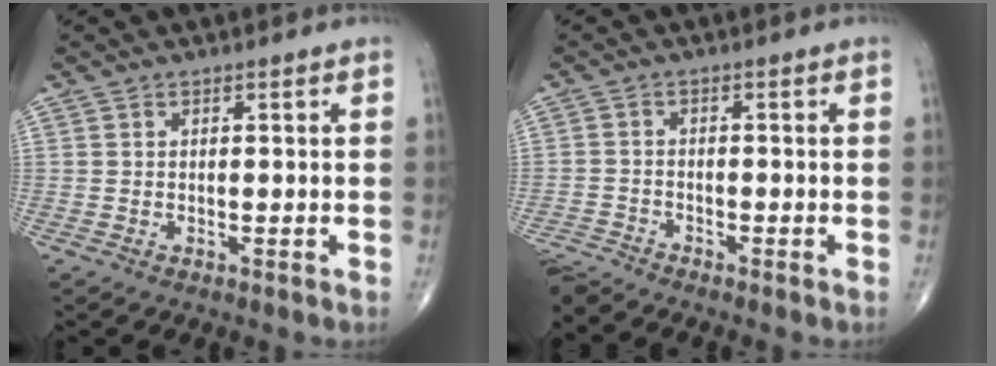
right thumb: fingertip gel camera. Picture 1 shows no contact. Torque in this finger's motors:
{"motor_torque": [0.46, -0.49, -0.08, -0.08, -0.05]}